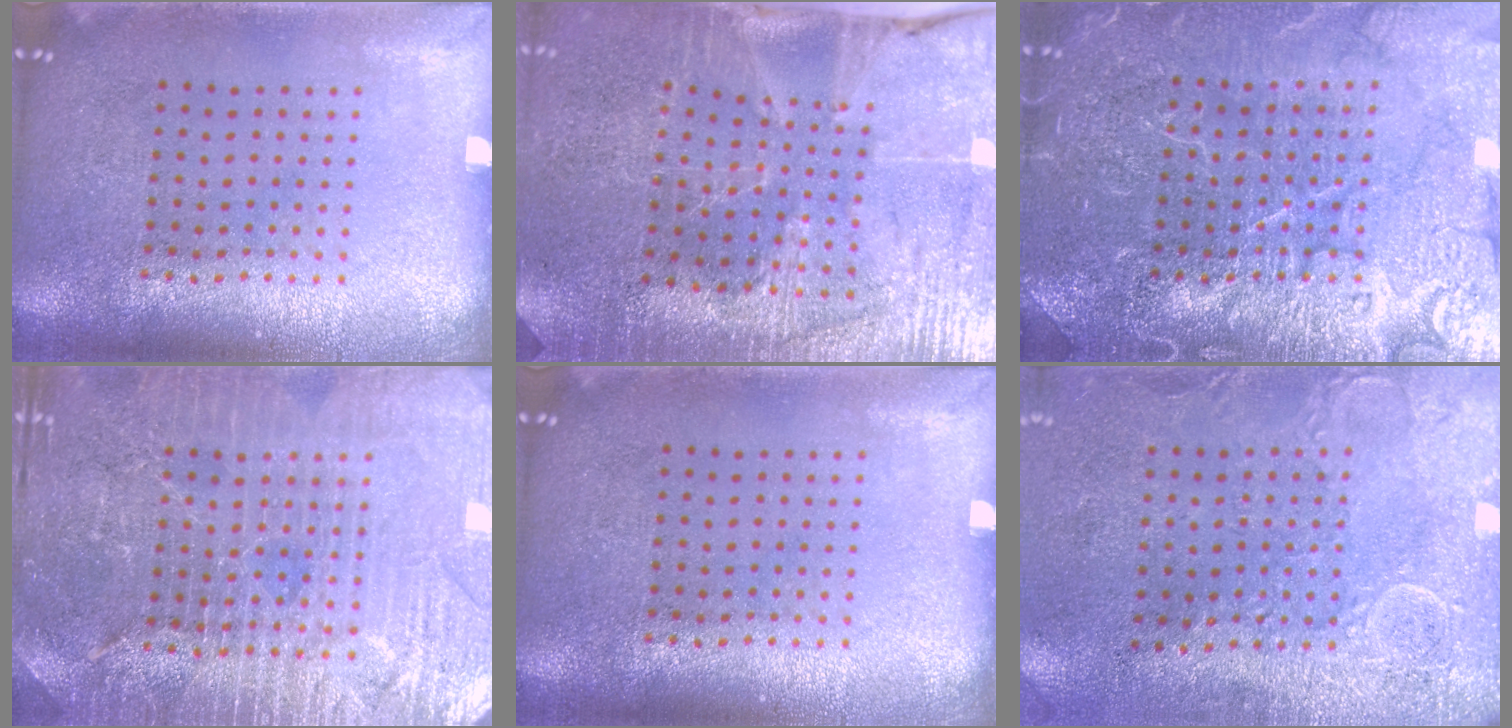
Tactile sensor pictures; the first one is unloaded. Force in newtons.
{"total": 3.2, "press": 3.2, "slide": 0.2}
{"total": 7.2, "press": 7.1, "slide": 1.0}
{"total": 4.5, "press": 4.2, "slide": 1.5}
{"total": 0.0}
{"total": 2.9, "press": 2.4, "slide": 1.7}